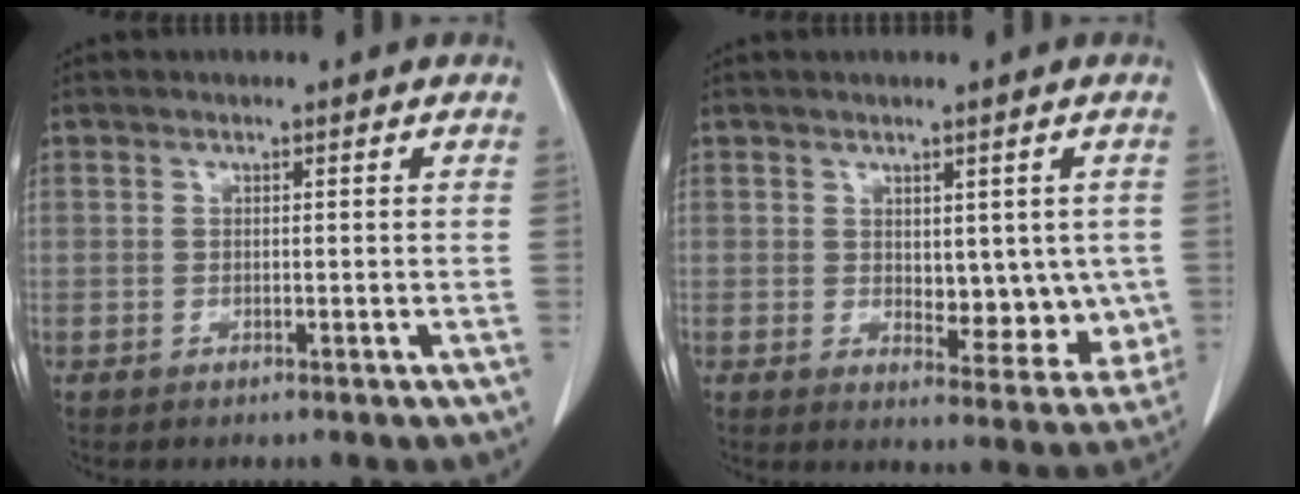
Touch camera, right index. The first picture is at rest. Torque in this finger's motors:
{"motor_torque": [0.07, 0.00, 0.09, 0.02]}